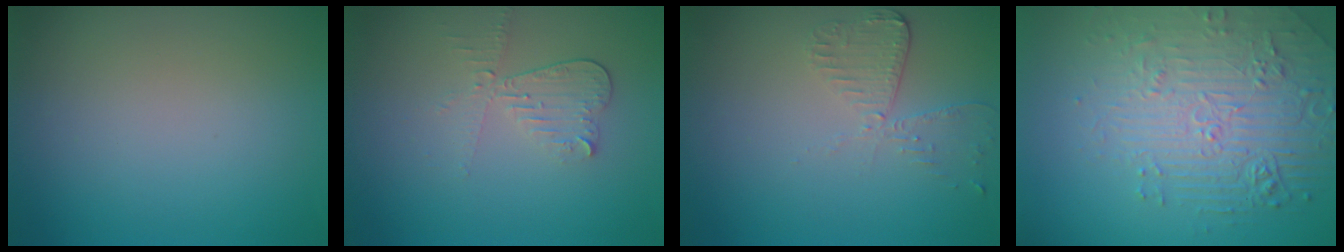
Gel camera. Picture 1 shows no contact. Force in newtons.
{"total": 2.5, "press": 2.3, "slide": 0.9}
{"total": 2.6, "press": 2.3, "slide": 1.1}
{"total": 4.5, "press": 4.2, "slide": 1.7}